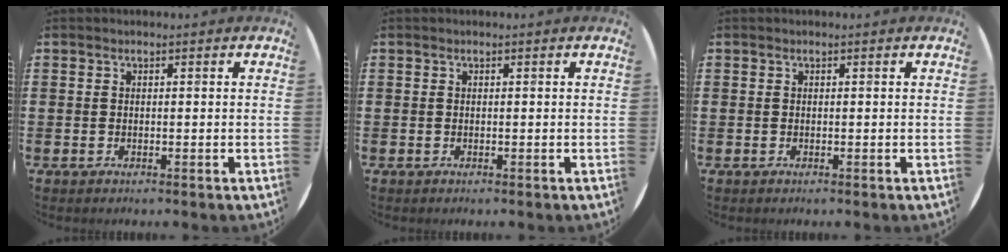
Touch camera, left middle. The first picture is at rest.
{"total": 0.0}
{"total": 0.0}